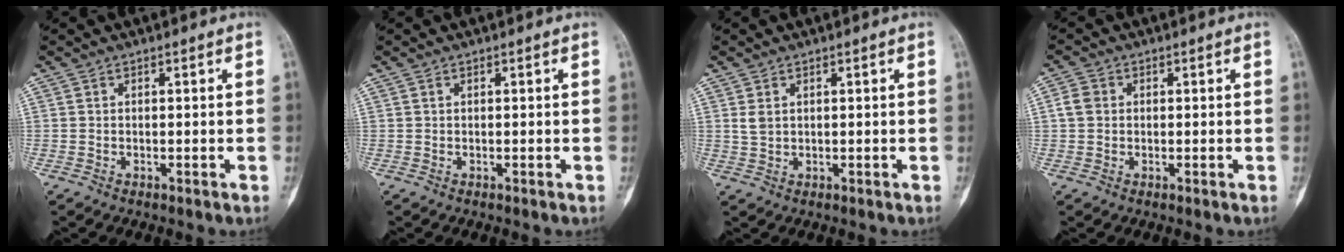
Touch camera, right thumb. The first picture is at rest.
{"total": 0.0}
{"total": 1.9, "force": [0.7, 1.2, 1.3], "torque": [-0.027, 0.002, 0.020]}
{"total": 3.0, "force": [0.3, 2.5, 1.6], "torque": [-0.026, 0.006, 0.003]}